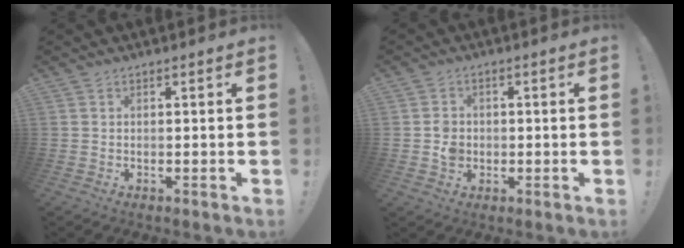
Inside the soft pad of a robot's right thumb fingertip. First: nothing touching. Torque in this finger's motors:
{"motor_torque": [0.10, 0.02, 0.36, -0.17, 0.01]}